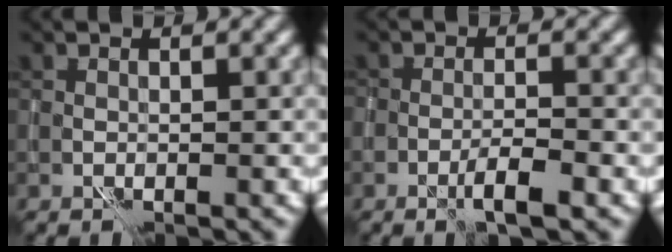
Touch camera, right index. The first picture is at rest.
{"total": 2.5, "force": [-1.6, 0.5, 2.0], "torque": [-0.034, 0.006, -0.029]}